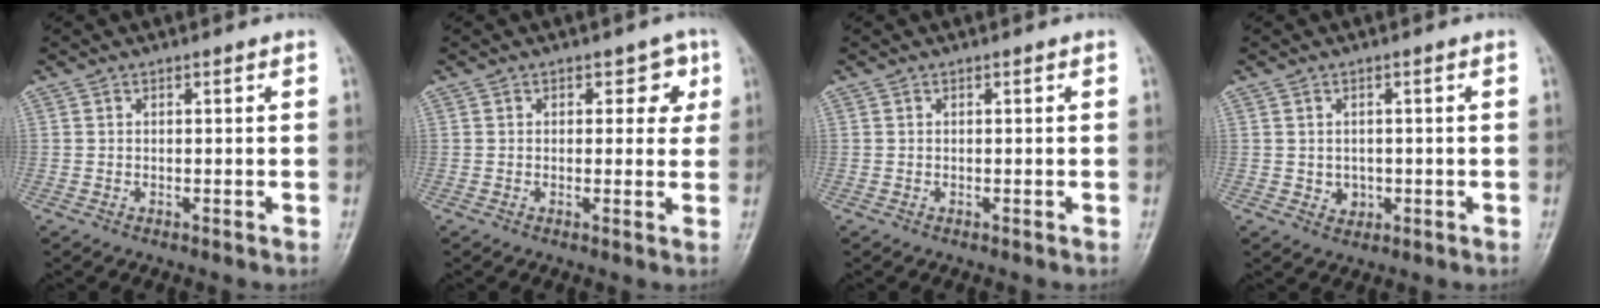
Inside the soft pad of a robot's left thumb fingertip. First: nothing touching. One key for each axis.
{"total": 4.2, "fx": 1.4, "fy": 2.9, "fz": 2.6, "tx": 0.006, "ty": -0.002, "tz": 0.011}
{"total": 0.0}
{"total": 2.4, "fx": -0.3, "fy": 2.2, "fz": 0.9, "tx": -0.004, "ty": 0.000, "tz": 0.003}